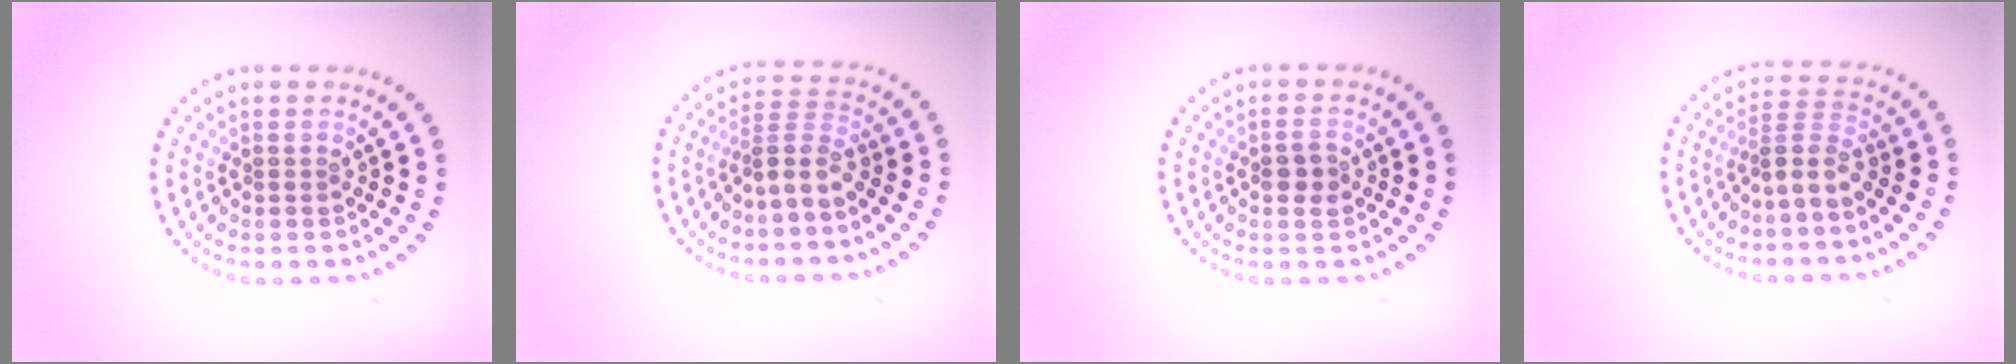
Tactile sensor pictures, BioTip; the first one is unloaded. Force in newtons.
{"total": 2.8, "press": 2.0, "slide": 1.9}
{"total": 1.8, "press": 1.7, "slide": 0.2}
{"total": 2.8, "press": 2.0, "slide": 1.9}